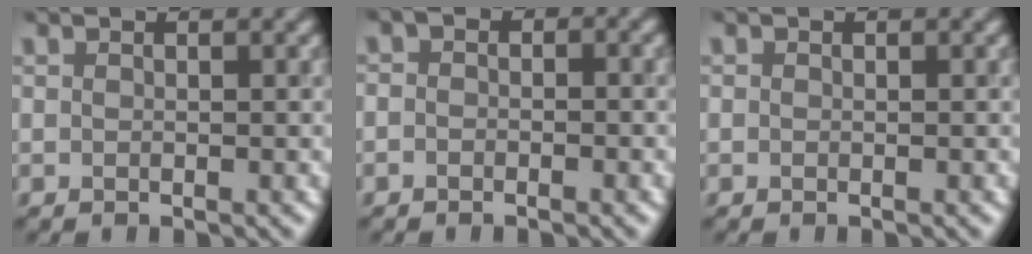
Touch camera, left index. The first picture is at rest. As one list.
[{"total": 1.4, "force": [-0.4, 1.0, 0.9], "torque": [-0.018, 0.002, -0.014]}, {"total": 0.0}]